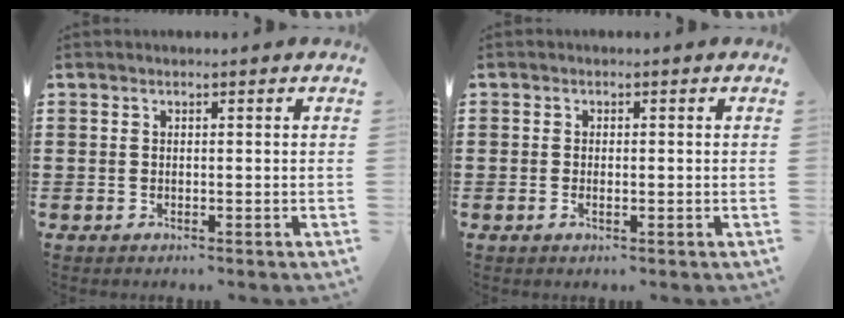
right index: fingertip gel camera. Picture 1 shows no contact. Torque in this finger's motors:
{"motor_torque": [-0.55, 0.77, -0.08, -0.01]}